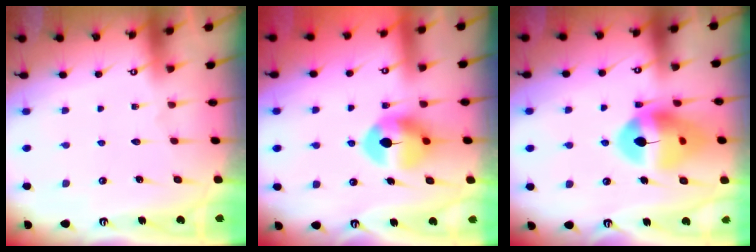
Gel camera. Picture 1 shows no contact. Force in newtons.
{"total": 9.7, "press": 9.7, "slide": 0.5}
{"total": 14.9, "press": 14.8, "slide": 1.4}